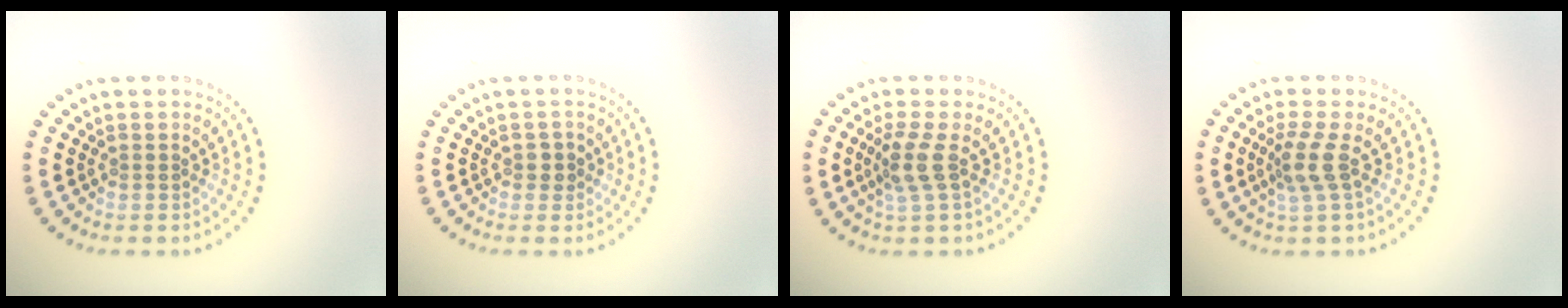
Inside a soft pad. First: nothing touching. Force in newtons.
{"total": 1.1, "press": 1.0, "slide": 0.3}
{"total": 2.6, "press": 2.0, "slide": 1.6}
{"total": 2.5, "press": 1.9, "slide": 1.7}